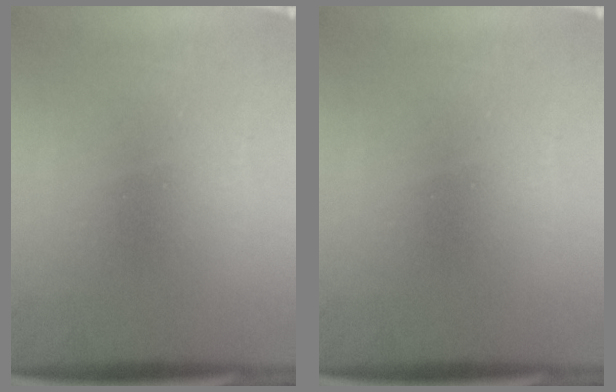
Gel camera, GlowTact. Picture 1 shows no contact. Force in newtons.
{"total": 0.0}